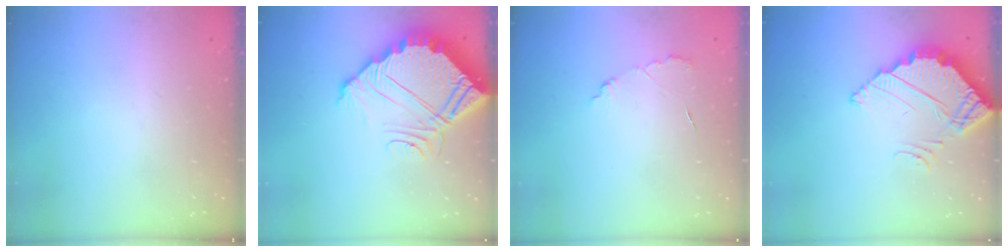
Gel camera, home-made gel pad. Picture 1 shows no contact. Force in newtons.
{"total": 10.0, "press": 10.0, "slide": 0.6}
{"total": 4.7, "press": 4.7, "slide": 0.4}
{"total": 4.3, "press": 4.3, "slide": 0.3}